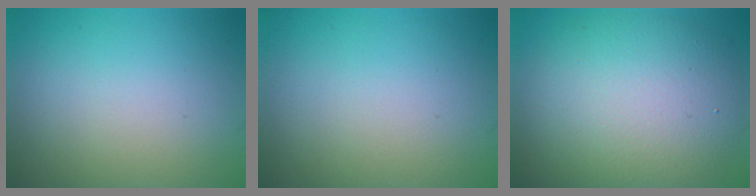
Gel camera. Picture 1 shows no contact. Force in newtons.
{"total": 0.0}
{"total": 10.4, "press": 10.3, "slide": 0.7}